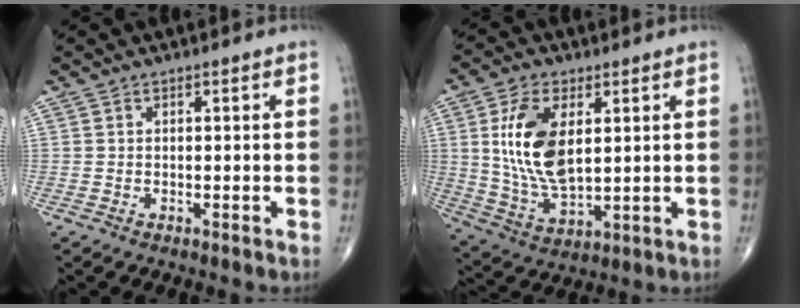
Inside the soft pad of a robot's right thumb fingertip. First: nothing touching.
{"total": 13.9, "force": [3.1, 7.2, 11.5], "torque": [-0.220, -0.019, 0.069]}